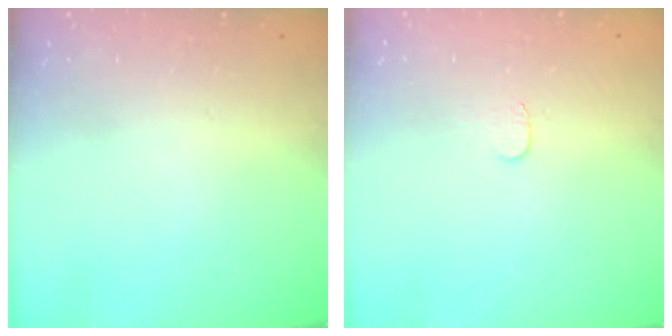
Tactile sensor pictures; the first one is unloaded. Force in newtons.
{"total": 3.0, "press": 3.0, "slide": 0.3}